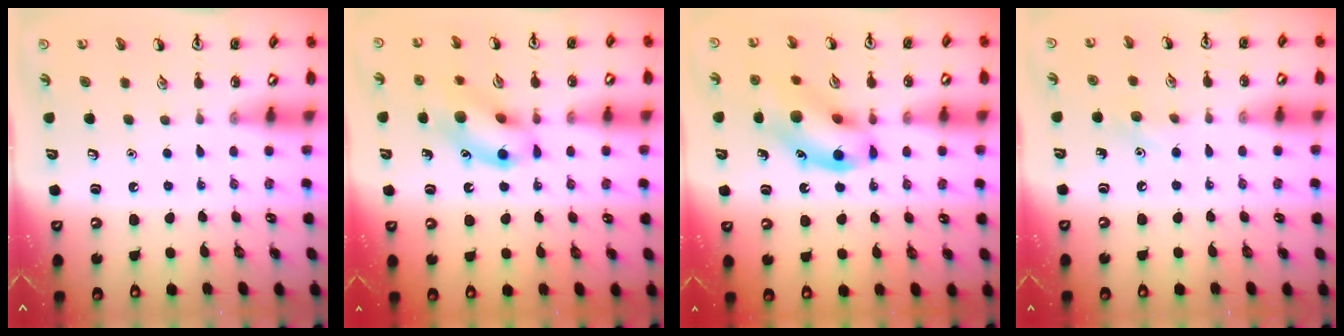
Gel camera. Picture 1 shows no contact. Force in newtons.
{"total": 11.7, "press": 11.6, "slide": 1.6}
{"total": 13.6, "press": 13.5, "slide": 1.5}
{"total": 5.6, "press": 5.3, "slide": 1.8}